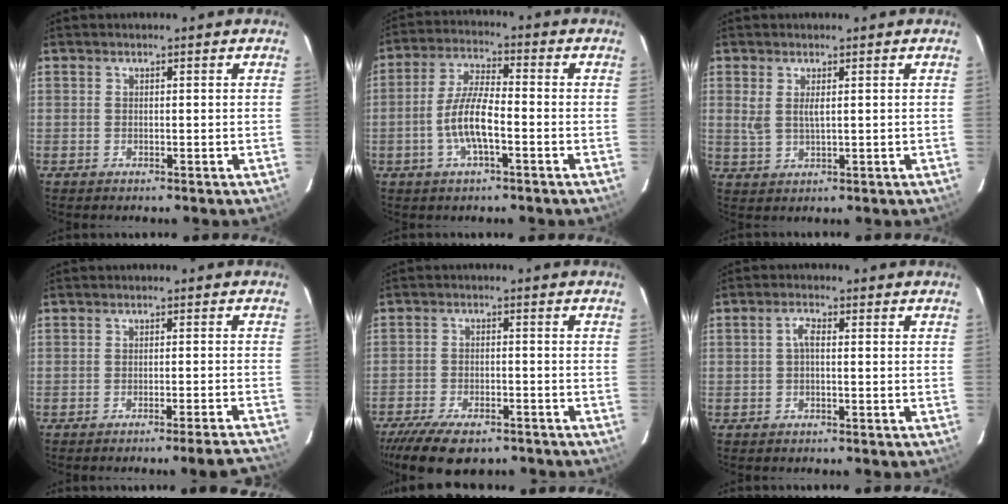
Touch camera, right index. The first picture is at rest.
{"total": 8.3, "force": [-2.7, 2.1, 7.6], "torque": [-0.156, 0.005, -0.053]}
{"total": 3.3, "force": [1.0, 1.1, 2.9], "torque": [-0.057, -0.004, 0.022]}
{"total": 8.2, "force": [-7.7, -1.2, 2.4], "torque": [-0.029, 0.002, -0.094]}
{"total": 12.9, "force": [-10.1, 4.7, 6.6], "torque": [-0.152, -0.029, -0.162]}
{"total": 1.9, "force": [-0.2, 0.7, 1.7], "torque": [-0.036, 0.009, -0.006]}